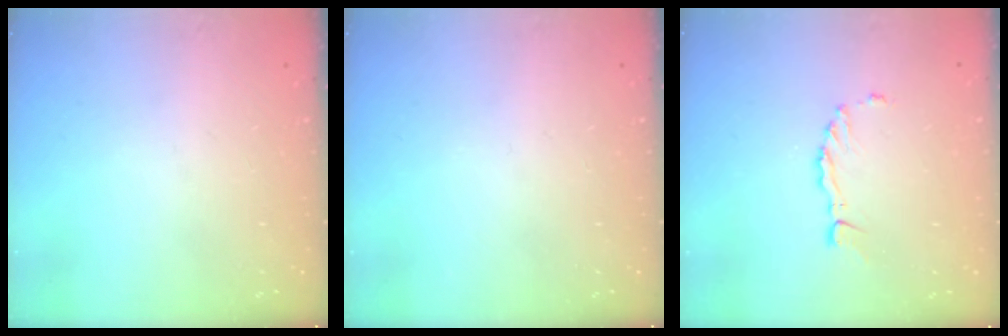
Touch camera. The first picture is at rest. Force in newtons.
{"total": 0.0}
{"total": 2.1, "press": 2.1, "slide": 0.2}